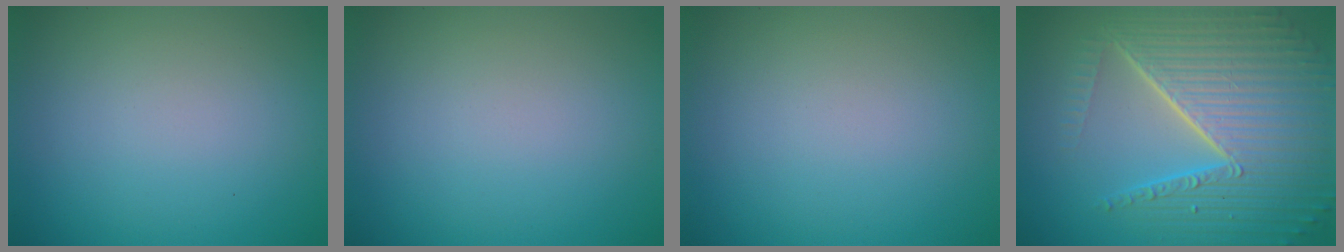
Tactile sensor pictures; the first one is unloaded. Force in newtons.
{"total": 0.0}
{"total": 0.0}
{"total": 10.2, "press": 6.6, "slide": 7.8}